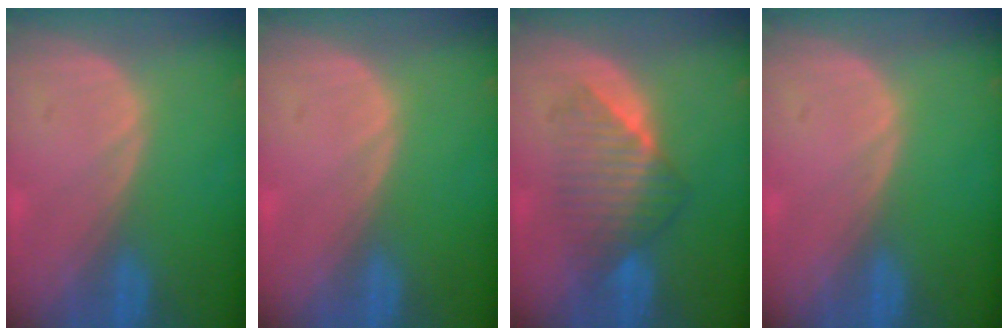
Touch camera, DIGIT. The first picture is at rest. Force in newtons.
{"total": 0.0}
{"total": 6.7, "press": 6.5, "slide": 1.6}
{"total": 0.0}